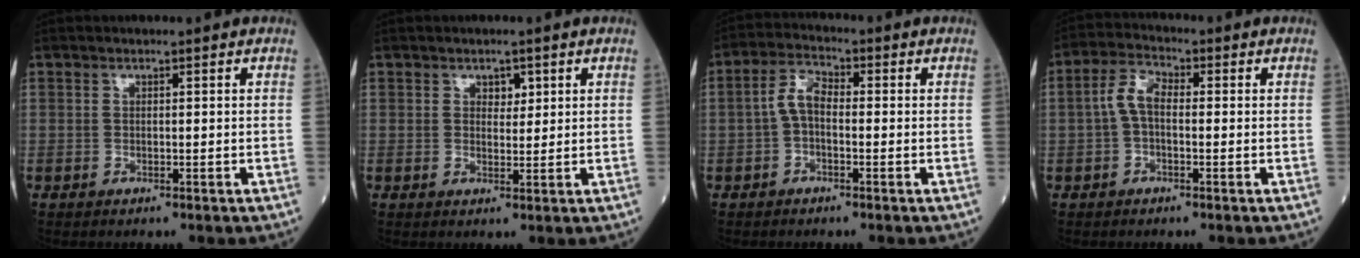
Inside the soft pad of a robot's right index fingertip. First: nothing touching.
{"total": 1.8, "force": [1.0, 1.2, 1.0], "torque": [-0.009, -0.001, 0.014]}
{"total": 4.3, "force": [-0.5, 2.0, 3.7], "torque": [-0.073, 0.013, -0.015]}
{"total": 4.6, "force": [-0.3, 2.3, 4.0], "torque": [-0.084, 0.018, -0.009]}